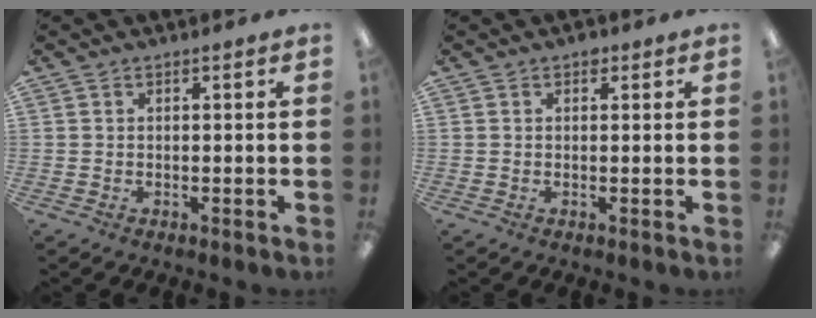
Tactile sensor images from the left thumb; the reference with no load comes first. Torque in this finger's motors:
{"motor_torque": [0.06, -0.09, 0.29, 0.20, 0.05]}